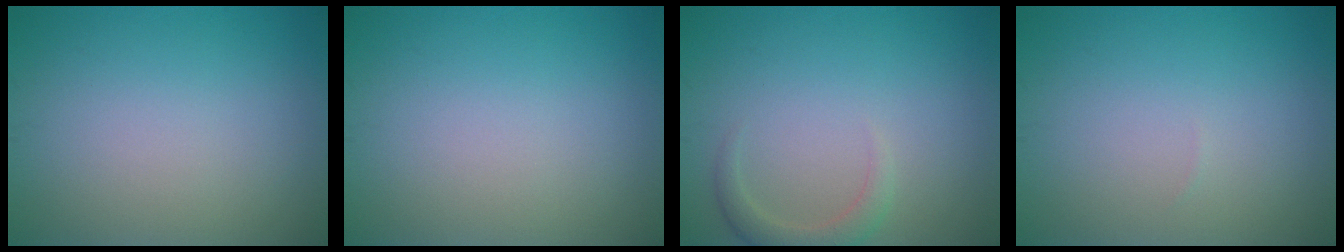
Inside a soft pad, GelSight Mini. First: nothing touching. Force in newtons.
{"total": 0.0}
{"total": 2.0, "press": 2.0, "slide": 0.3}
{"total": 0.0}